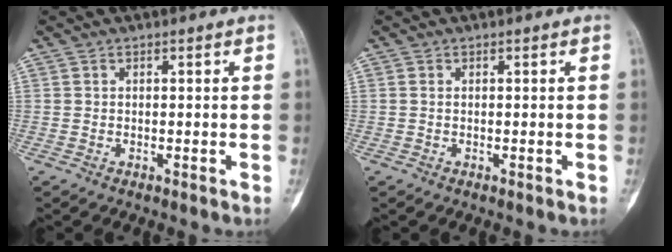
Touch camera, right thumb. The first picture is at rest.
{"total": 0.0}